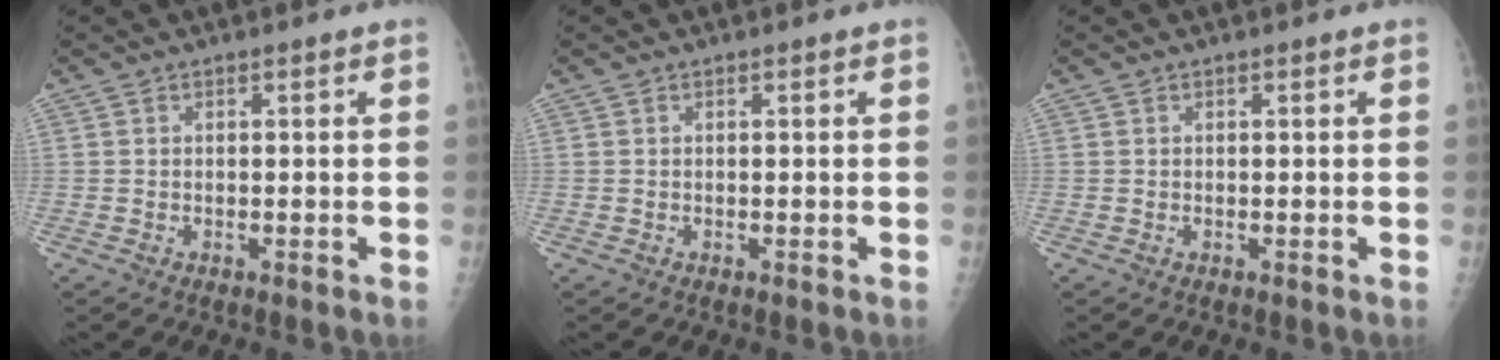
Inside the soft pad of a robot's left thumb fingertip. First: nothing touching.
{"total": 0.0}
{"total": 0.0}